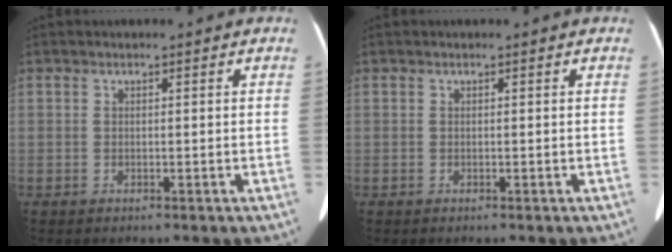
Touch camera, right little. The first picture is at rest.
{"total": 0.0}